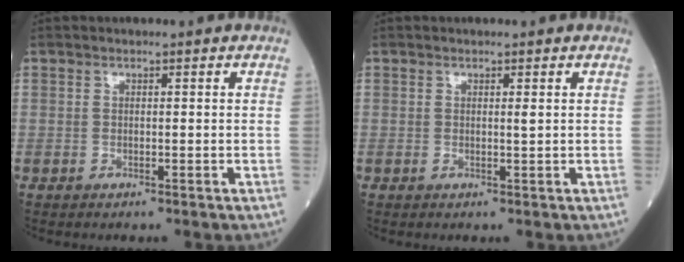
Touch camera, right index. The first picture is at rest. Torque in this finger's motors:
{"motor_torque": [0.29, 0.04, 0.11, 0.03]}